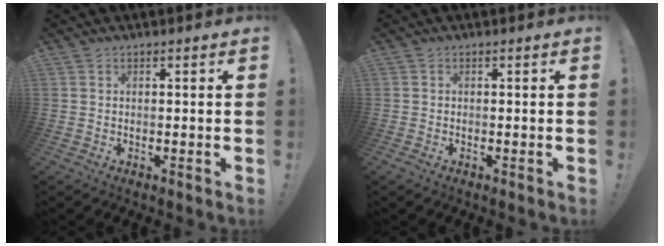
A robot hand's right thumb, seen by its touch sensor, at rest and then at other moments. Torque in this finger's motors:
{"motor_torque": [0.17, 0.20, 0.42, -0.17, 0.04]}